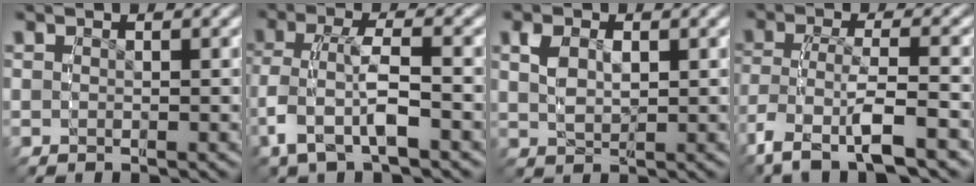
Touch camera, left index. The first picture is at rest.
{"total": 5.3, "force": [-1.4, 3.1, 4.1], "torque": [-0.096, -0.008, -0.019]}
{"total": 3.0, "force": [0.6, 2.0, 2.1], "torque": [-0.044, -0.005, 0.019]}
{"total": 5.9, "force": [-2.7, 2.9, 4.3], "torque": [-0.097, -0.022, -0.032]}